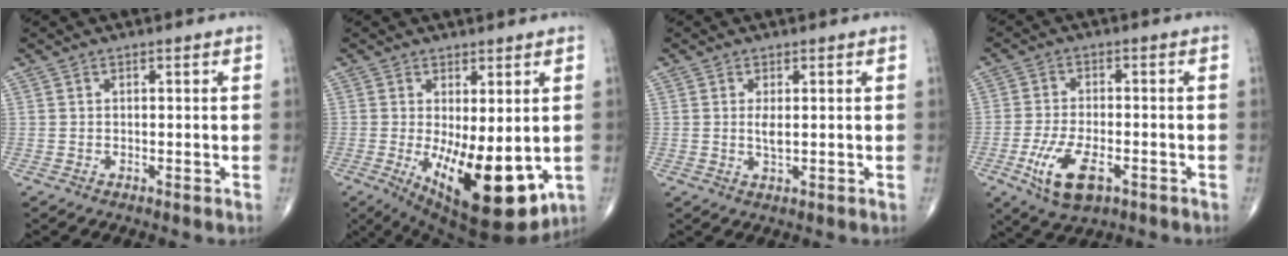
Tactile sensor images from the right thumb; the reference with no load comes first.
{"total": 16.3, "force": [-3.1, 6.5, 14.6], "torque": [-0.215, -0.035, -0.025]}
{"total": 2.1, "force": [0.3, 0.6, 2.0], "torque": [-0.042, -0.005, 0.009]}
{"total": 9.6, "force": [-4.0, 4.4, 7.6], "torque": [-0.148, 0.004, -0.064]}